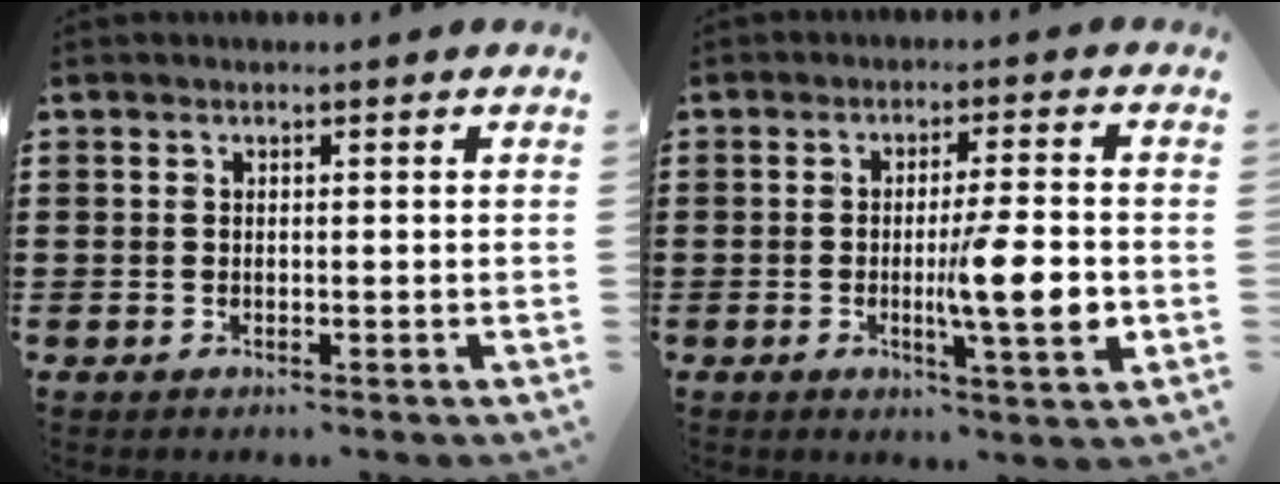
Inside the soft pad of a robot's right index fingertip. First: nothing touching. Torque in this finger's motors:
{"motor_torque": [2.14, 0.00, 0.83, 0.12]}